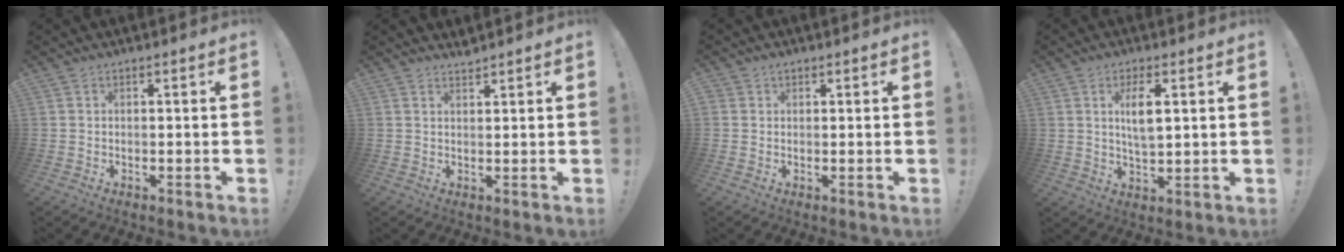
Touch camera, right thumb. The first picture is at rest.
{"total": 1.7, "force": [1.7, 0.1, 0.0], "torque": [0.007, -0.013, 0.031]}
{"total": 1.3, "force": [0.6, 1.2, 0.3], "torque": [-0.004, -0.001, 0.011]}
{"total": 6.6, "force": [2.1, 2.8, 5.6], "torque": [-0.089, -0.011, 0.029]}